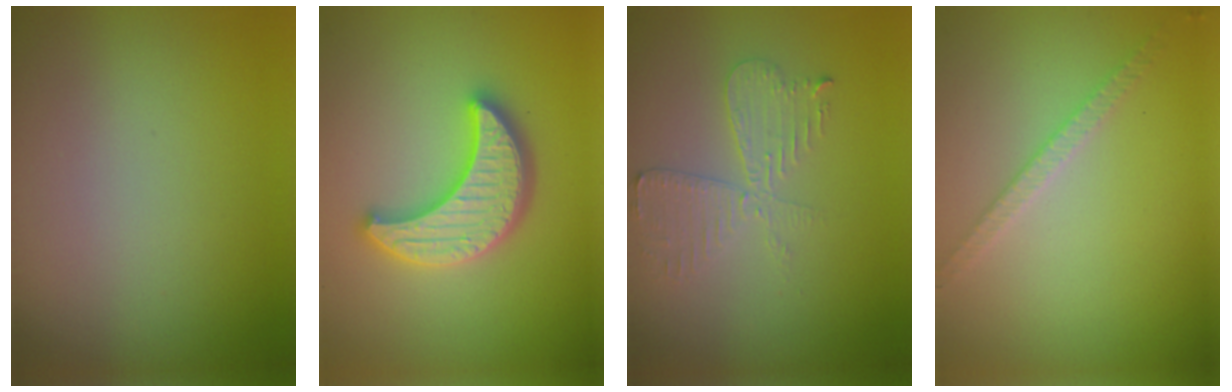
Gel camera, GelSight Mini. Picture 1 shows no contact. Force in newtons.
{"total": 5.4, "press": 5.3, "slide": 0.9}
{"total": 2.6, "press": 2.5, "slide": 0.5}
{"total": 1.9, "press": 1.9, "slide": 0.4}